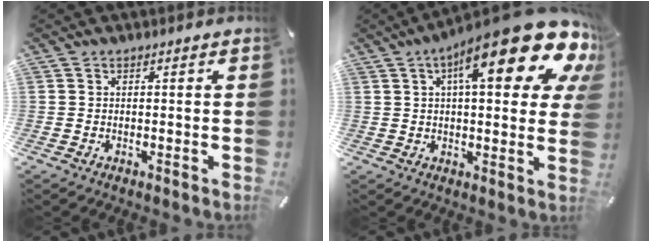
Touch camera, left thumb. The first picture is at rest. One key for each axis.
{"total": 22.5, "fx": 11.5, "fy": 6.6, "fz": 18.2, "tx": -0.259, "ty": -0.070, "tz": 0.177}